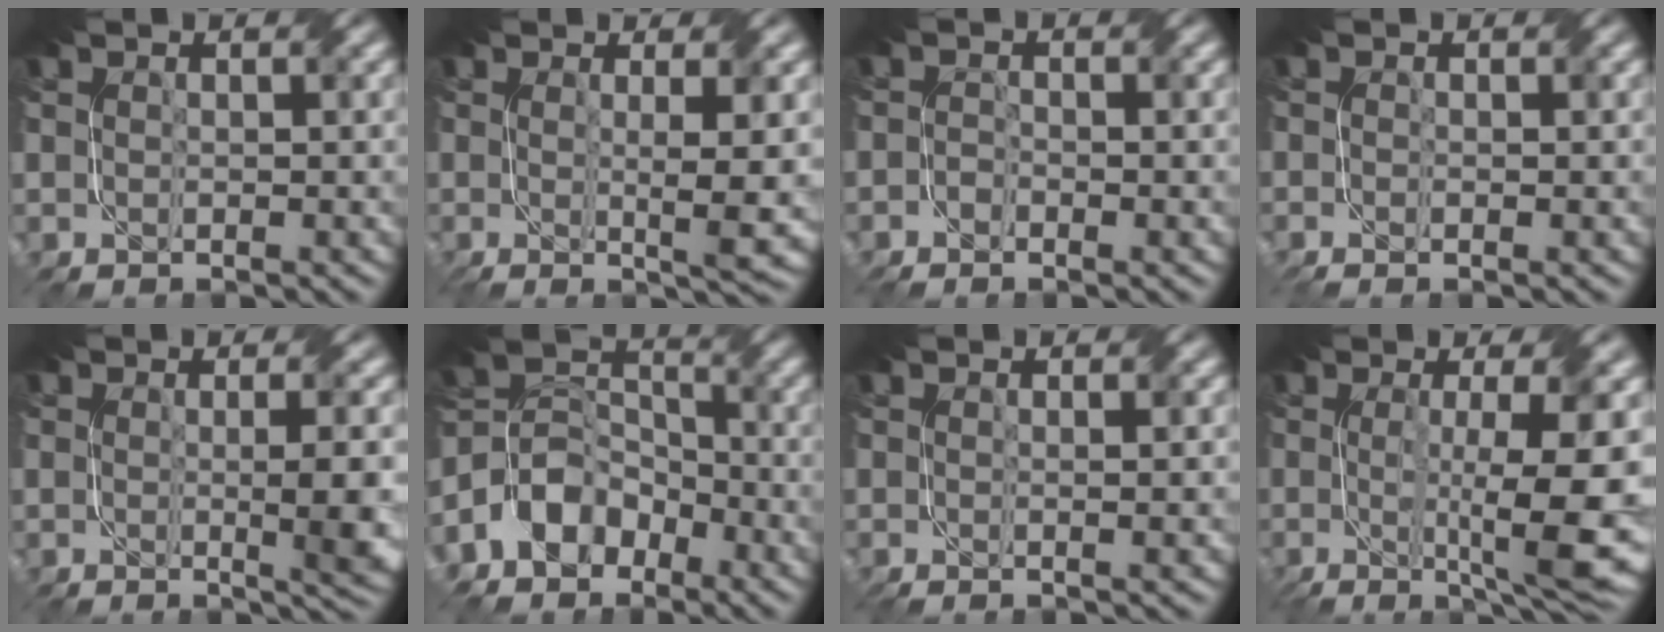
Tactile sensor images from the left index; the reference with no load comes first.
{"total": 5.1, "force": [0.0, 1.0, 5.0], "torque": [-0.070, -0.008, 0.002]}
{"total": 1.2, "force": [-0.8, 0.6, 0.7], "torque": [-0.014, 0.000, -0.018]}
{"total": 1.2, "force": [-0.5, 0.5, 1.0], "torque": [-0.020, -0.005, -0.010]}
{"total": 4.6, "force": [-0.1, 1.1, 4.5], "torque": [-0.059, -0.009, 0.004]}
{"total": 5.8, "force": [-3.4, 4.2, 2.2], "torque": [-0.035, 0.010, -0.076]}
{"total": 1.6, "force": [0.0, 0.4, 1.5], "torque": [-0.019, 0.000, -0.003]}
{"total": 10.4, "force": [-1.0, 2.5, 10.1], "torque": [-0.145, -0.013, -0.011]}